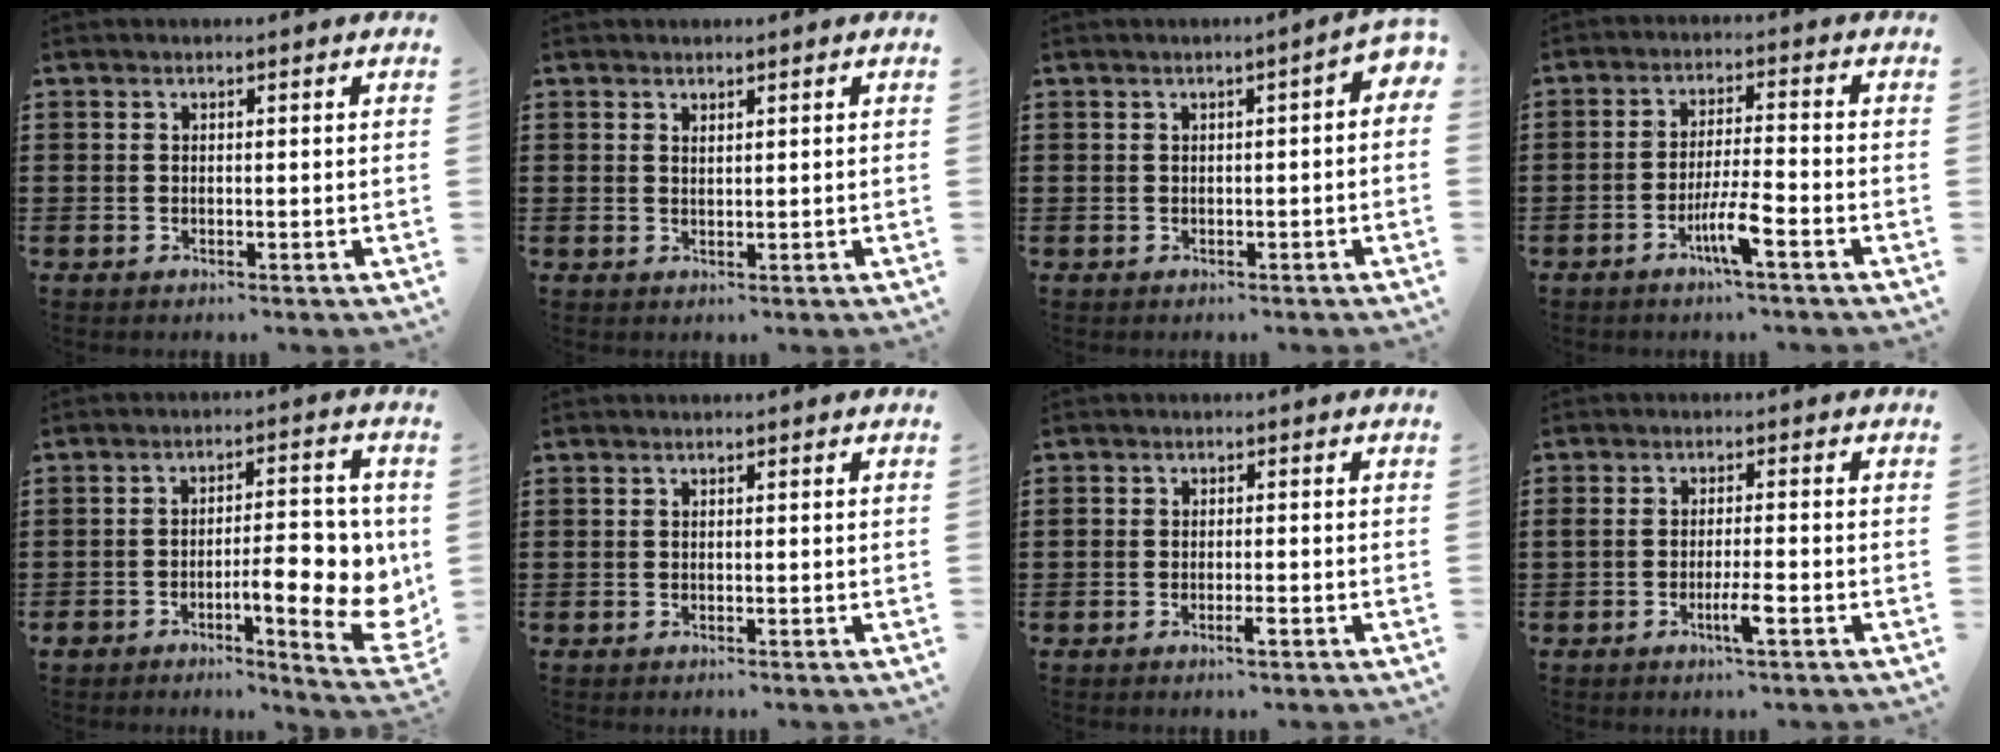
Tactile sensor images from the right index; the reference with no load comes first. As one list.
[{"total": 0.9, "force": [0.9, 0.1, 0.1], "torque": [-0.003, -0.001, 0.018]}, {"total": 1.3, "force": [-0.3, 0.3, 1.2], "torque": [-0.022, -0.002, -0.005]}, {"total": 5.2, "force": [-2.8, 0.3, 4.4], "torque": [-0.087, -0.009, -0.053]}, {"total": 10.4, "force": [-2.1, 4.0, 9.4], "torque": [-0.114, -0.011, -0.035]}, {"total": 0.0}, {"total": 1.8, "force": [-1.1, 0.5, 1.4], "torque": [-0.025, 0.000, -0.020]}, {"total": 3.9, "force": [-1.8, 0.5, 3.4], "torque": [-0.064, -0.002, -0.034]}]